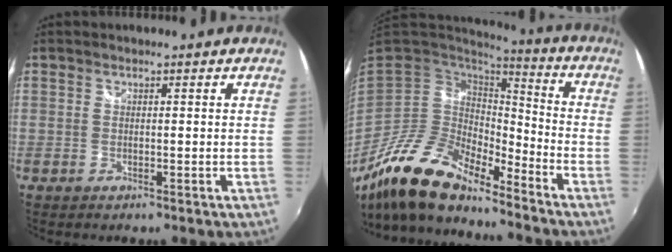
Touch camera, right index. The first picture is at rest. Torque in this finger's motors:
{"motor_torque": [-0.39, -0.80, 0.20, 0.00]}